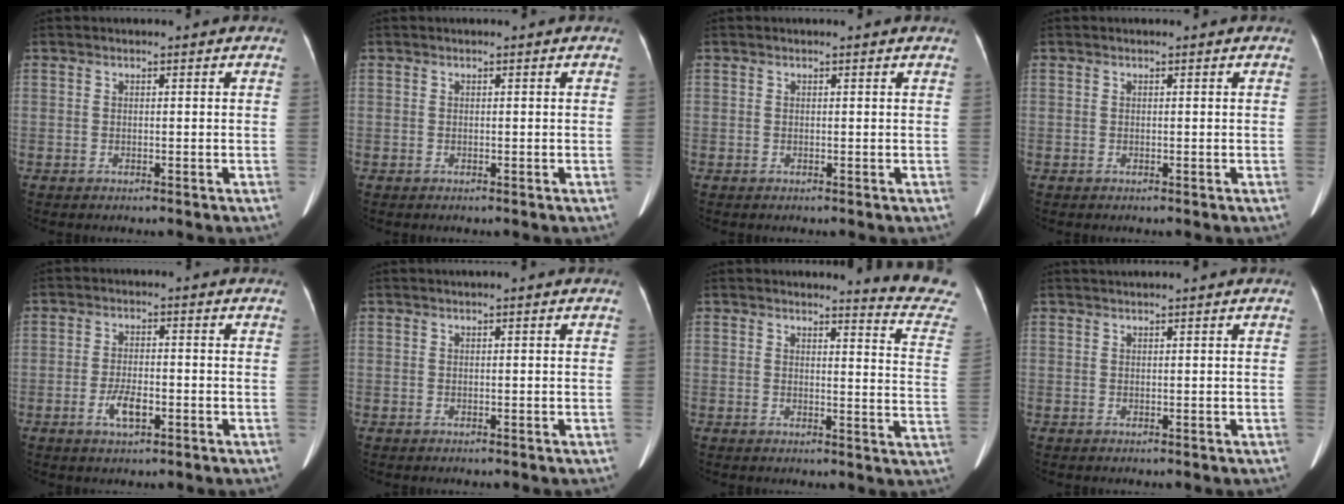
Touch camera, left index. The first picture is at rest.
{"total": 0.0}
{"total": 0.7, "force": [0.6, 0.0, 0.2], "torque": [-0.008, 0.002, 0.002]}
{"total": 0.0}
{"total": 4.0, "force": [-1.8, 1.4, 3.4], "torque": [-0.068, 0.000, -0.029]}
{"total": 0.0}
{"total": 10.6, "force": [10.5, -1.0, 0.8], "torque": [-0.003, -0.116, 0.089]}
{"total": 1.5, "force": [1.4, -0.5, 0.5], "torque": [-0.005, 0.018, 0.032]}